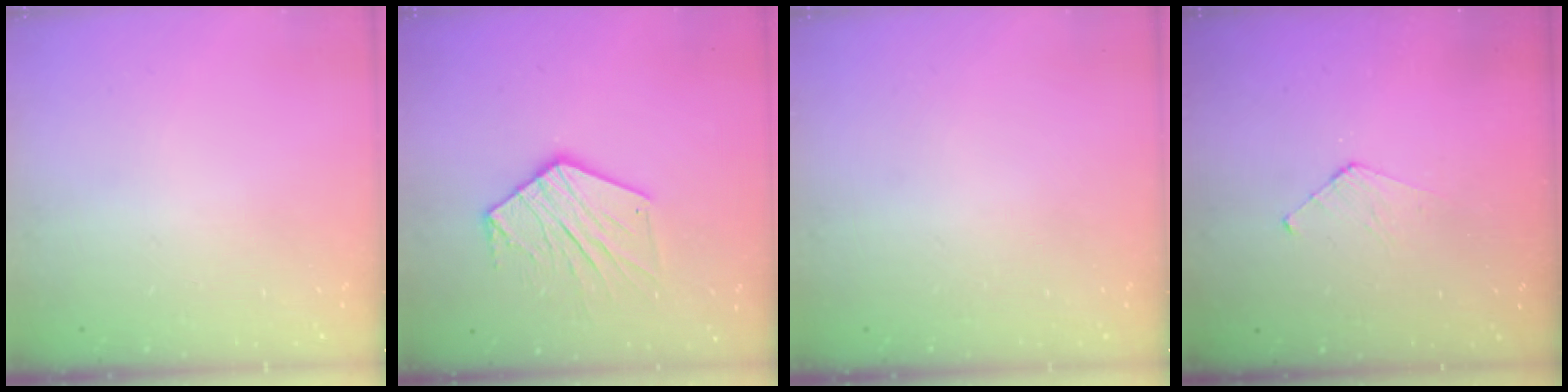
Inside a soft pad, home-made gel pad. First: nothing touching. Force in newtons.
{"total": 12.9, "press": 12.9, "slide": 0.7}
{"total": 0.0}
{"total": 3.4, "press": 3.3, "slide": 0.3}